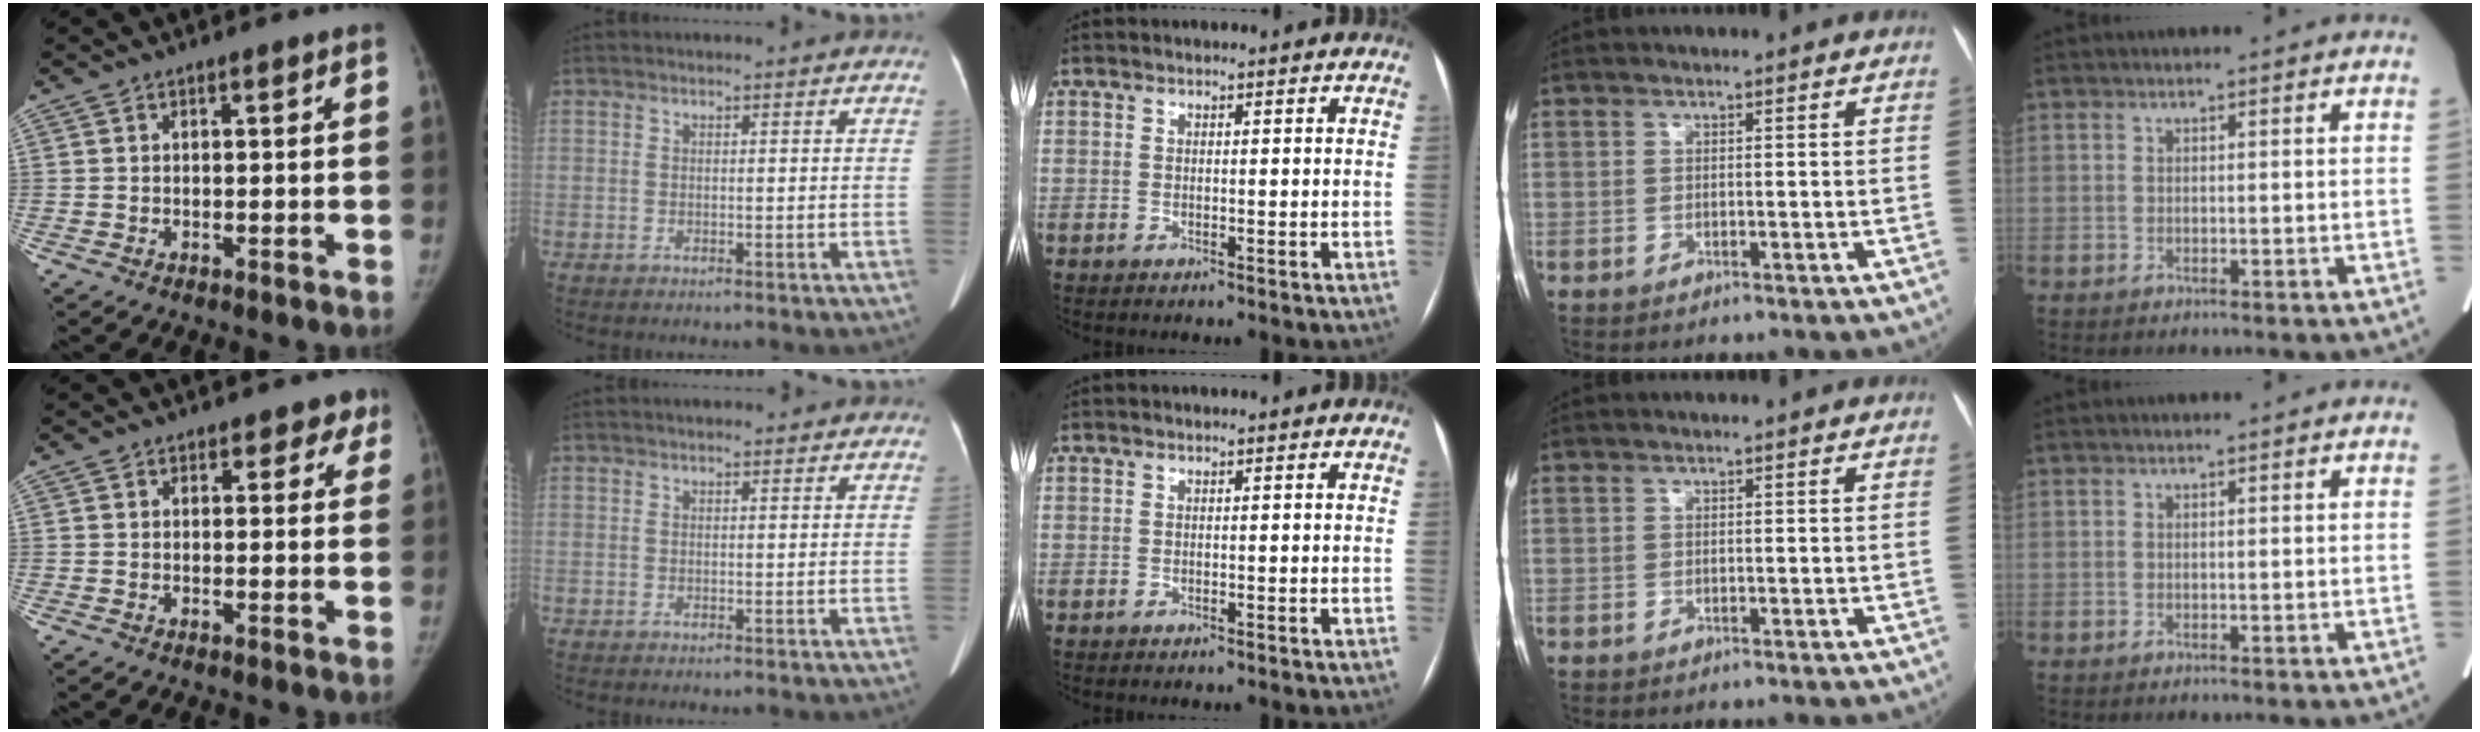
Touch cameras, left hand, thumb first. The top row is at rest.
{"thumb": {"total": 3.2, "force": [2.0, 2.3, 0.7], "torque": [0.034, -0.007, 0.014]}, "index": {"total": 3.0, "force": [2.3, 1.1, 1.5], "torque": [-0.015, 0.023, 0.027]}}